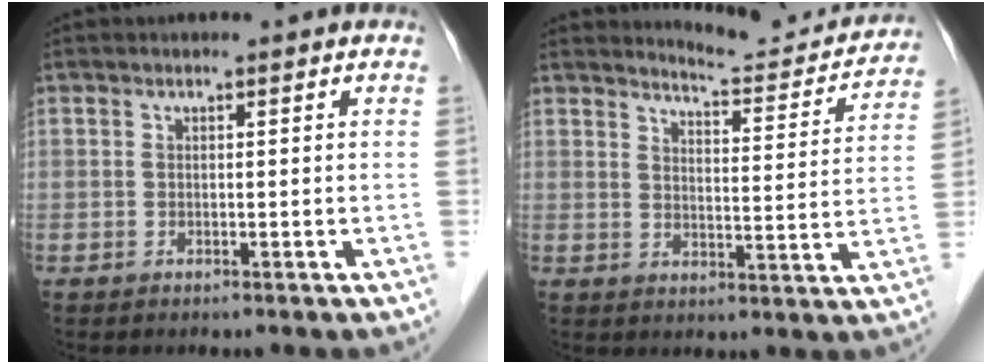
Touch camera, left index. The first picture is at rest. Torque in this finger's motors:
{"motor_torque": [-0.56, -0.58, 0.04, 0.01]}